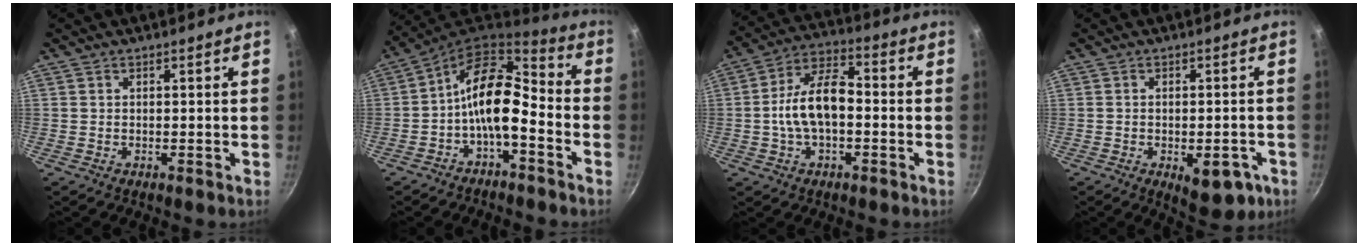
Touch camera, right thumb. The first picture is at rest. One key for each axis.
{"total": 12.1, "fx": -3.7, "fy": 6.2, "fz": 9.7, "tx": -0.157, "ty": 0.062, "tz": -0.078}
{"total": 12.0, "fx": -1.4, "fy": 6.6, "fz": 9.9, "tx": -0.161, "ty": 0.042, "tz": -0.036}
{"total": 8.6, "fx": -3.3, "fy": 4.3, "fz": 6.7, "tx": -0.051, "ty": 0.012, "tz": -0.033}